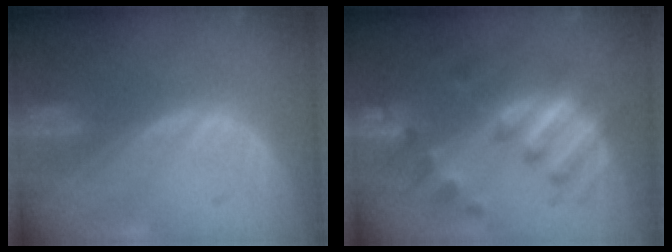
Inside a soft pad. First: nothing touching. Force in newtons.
{"total": 7.7, "press": 7.7, "slide": 0.7}